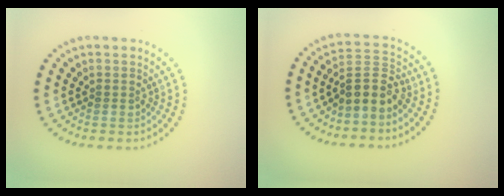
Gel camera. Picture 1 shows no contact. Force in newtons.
{"total": 3.4, "press": 2.9, "slide": 1.7}